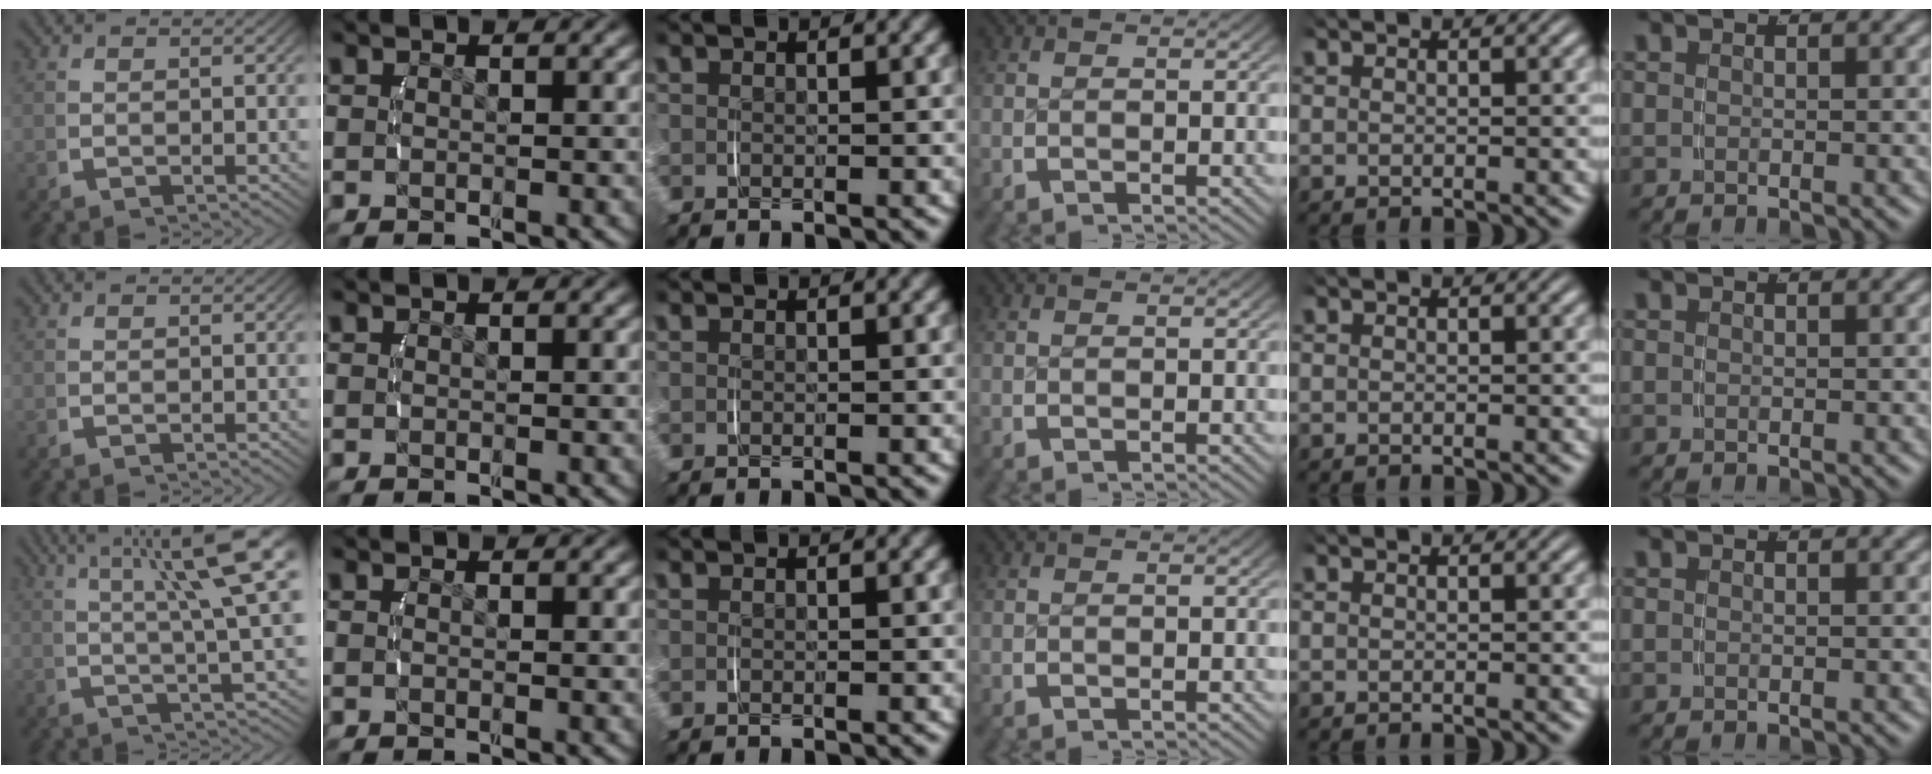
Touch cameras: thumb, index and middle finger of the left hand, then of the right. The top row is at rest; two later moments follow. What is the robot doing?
{"motion": "lift_and_place", "object": "phone"}